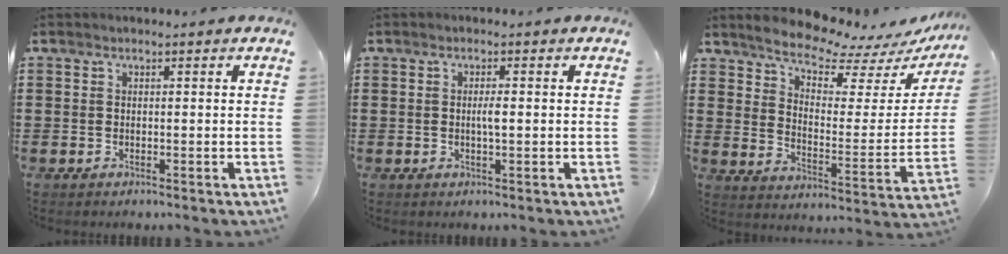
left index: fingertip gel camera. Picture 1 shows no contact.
{"total": 1.9, "force": [0.0, 0.3, 1.9], "torque": [-0.036, -0.002, -0.001]}
{"total": 8.3, "force": [7.8, 1.8, 2.3], "torque": [-0.063, -0.062, 0.136]}